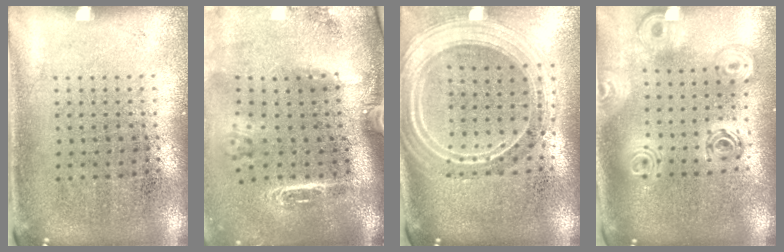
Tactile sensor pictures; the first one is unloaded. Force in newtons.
{"total": 2.8, "press": 2.0, "slide": 2.0}
{"total": 2.7, "press": 2.2, "slide": 1.4}
{"total": 2.2, "press": 1.8, "slide": 1.2}